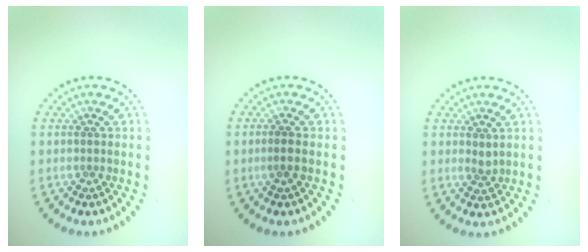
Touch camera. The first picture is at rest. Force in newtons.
{"total": 1.0, "press": 0.9, "slide": 0.3}
{"total": 0.9, "press": 0.7, "slide": 0.7}